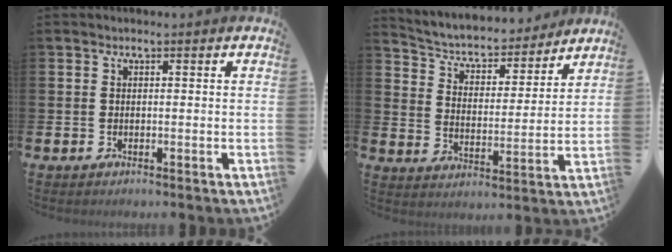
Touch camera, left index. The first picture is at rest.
{"total": 5.2, "force": [4.8, 1.8, 1.0], "torque": [-0.056, -0.040, 0.077]}